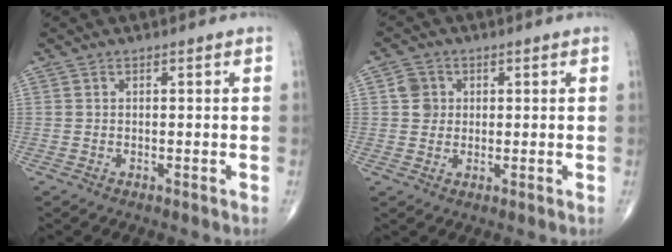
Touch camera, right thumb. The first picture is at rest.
{"total": 3.6, "force": [0.8, 3.4, 1.1], "torque": [0.000, 0.001, 0.010]}